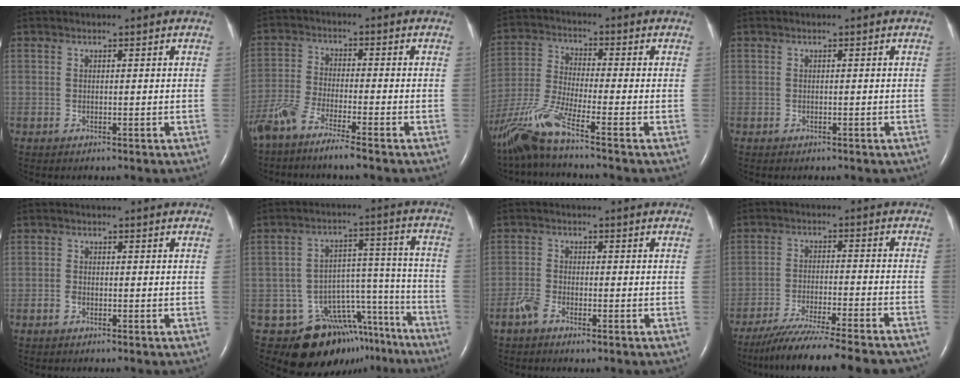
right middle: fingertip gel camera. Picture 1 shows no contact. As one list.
[{"total": 6.9, "force": [-5.5, 0.0, 4.2], "torque": [-0.095, -0.016, -0.111]}, {"total": 10.5, "force": [-7.8, -0.9, 7.0], "torque": [-0.158, -0.031, -0.154]}, {"total": 1.0, "force": [-0.7, 0.4, 0.4], "torque": [-0.013, -0.001, -0.005]}, {"total": 0.9, "force": [-0.6, 0.5, 0.5], "torque": [-0.013, 0.001, -0.011]}, {"total": 15.5, "force": [-12.4, 8.2, 4.6], "torque": [-0.035, 0.074, -0.162]}, {"total": 3.3, "force": [-2.2, 1.2, 2.1], "torque": [-0.049, -0.001, -0.042]}, {"total": 20.2, "force": [-18.0, 0.8, 9.1], "torque": [-0.114, -0.041, -0.259]}]